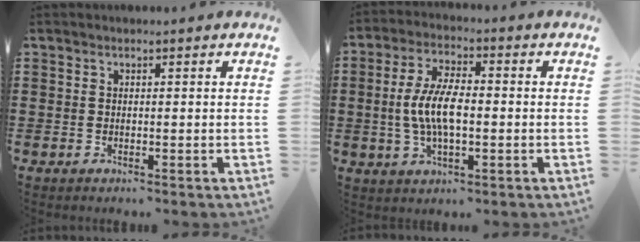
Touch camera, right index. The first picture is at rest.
{"total": 7.8, "force": [-0.6, 3.2, 7.1], "torque": [-0.161, -0.004, -0.020]}